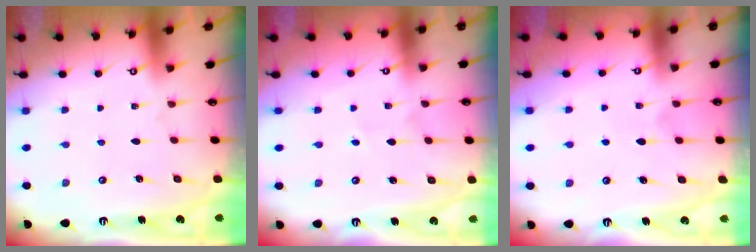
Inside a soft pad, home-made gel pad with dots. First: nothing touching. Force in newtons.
{"total": 2.1, "press": 1.9, "slide": 0.9}
{"total": 5.5, "press": 5.5, "slide": 0.2}